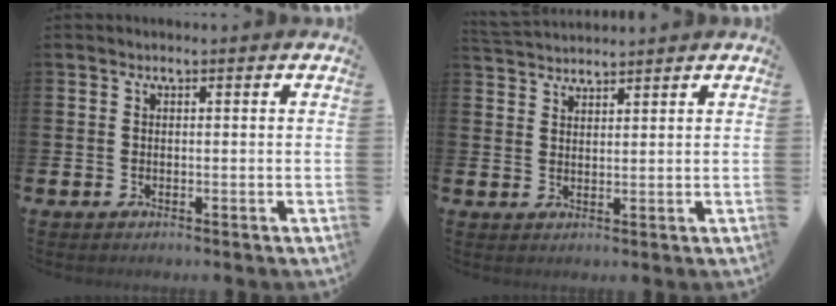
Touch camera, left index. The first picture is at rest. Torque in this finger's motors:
{"motor_torque": [0.53, -0.66, 0.13, 0.08]}